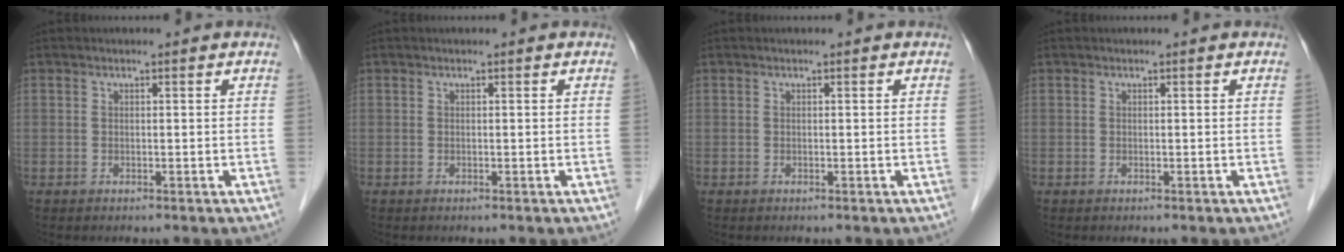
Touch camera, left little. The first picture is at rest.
{"total": 0.0}
{"total": 0.0}
{"total": 0.0}